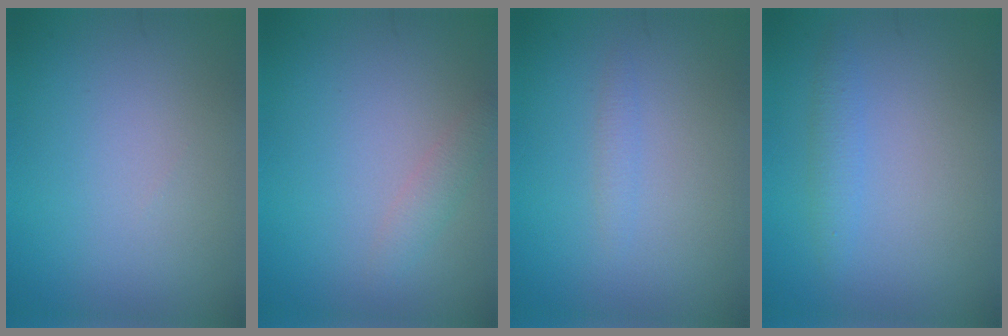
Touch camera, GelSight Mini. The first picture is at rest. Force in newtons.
{"total": 1.4, "press": 1.4, "slide": 0.0}
{"total": 0.8, "press": 0.8, "slide": 0.1}
{"total": 1.4, "press": 1.4, "slide": 0.1}